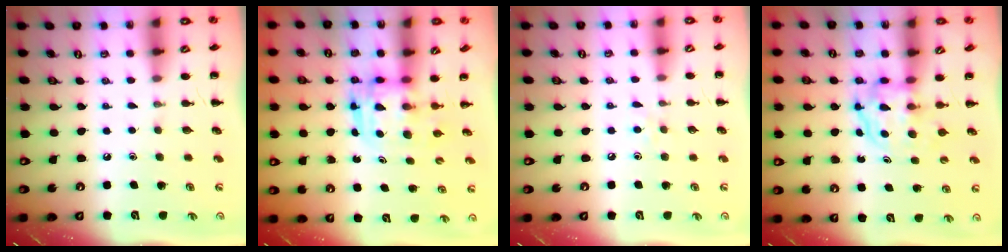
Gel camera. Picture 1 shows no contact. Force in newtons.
{"total": 3.4, "press": 3.4, "slide": 0.3}
{"total": 4.1, "press": 3.8, "slide": 1.5}
{"total": 3.8, "press": 3.8, "slide": 0.2}